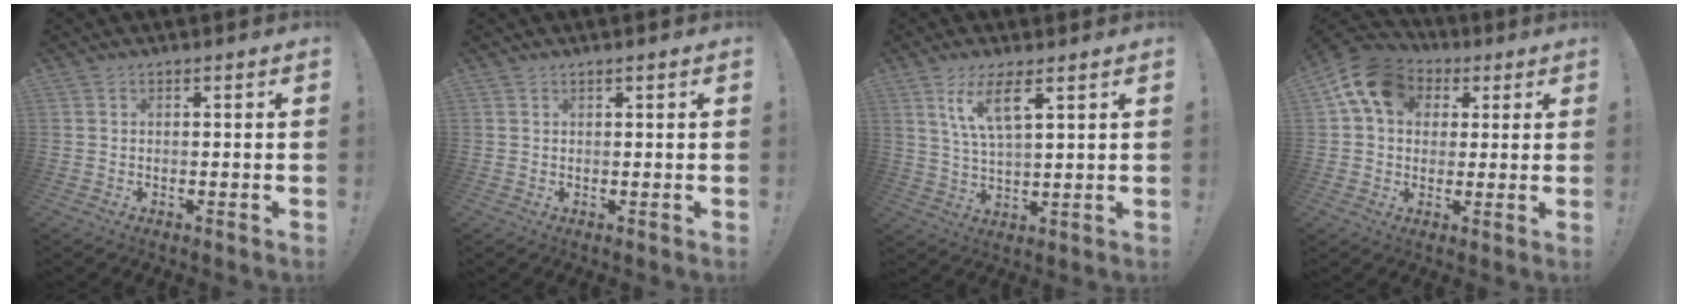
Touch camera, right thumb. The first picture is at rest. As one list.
[{"total": 0.8, "force": [0.6, -0.1, 0.5], "torque": [-0.004, -0.002, 0.009]}, {"total": 9.1, "force": [5.1, 2.3, 7.2], "torque": [-0.133, -0.014, 0.089]}, {"total": 12.5, "force": [4.3, 9.7, 6.7], "torque": [-0.098, -0.006, 0.087]}]